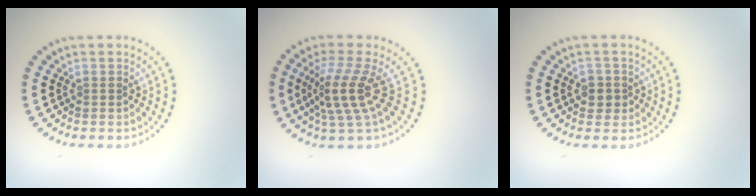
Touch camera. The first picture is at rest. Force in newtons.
{"total": 3.8, "press": 2.7, "slide": 2.7}
{"total": 1.7, "press": 1.6, "slide": 0.6}